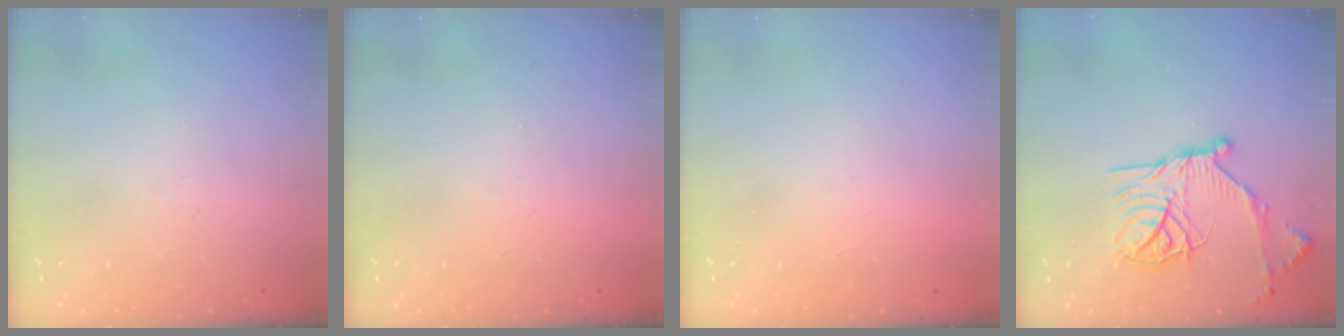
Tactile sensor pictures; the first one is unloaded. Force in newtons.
{"total": 1.7, "press": 1.6, "slide": 0.1}
{"total": 1.7, "press": 1.7, "slide": 0.1}
{"total": 19.9, "press": 19.8, "slide": 1.5}